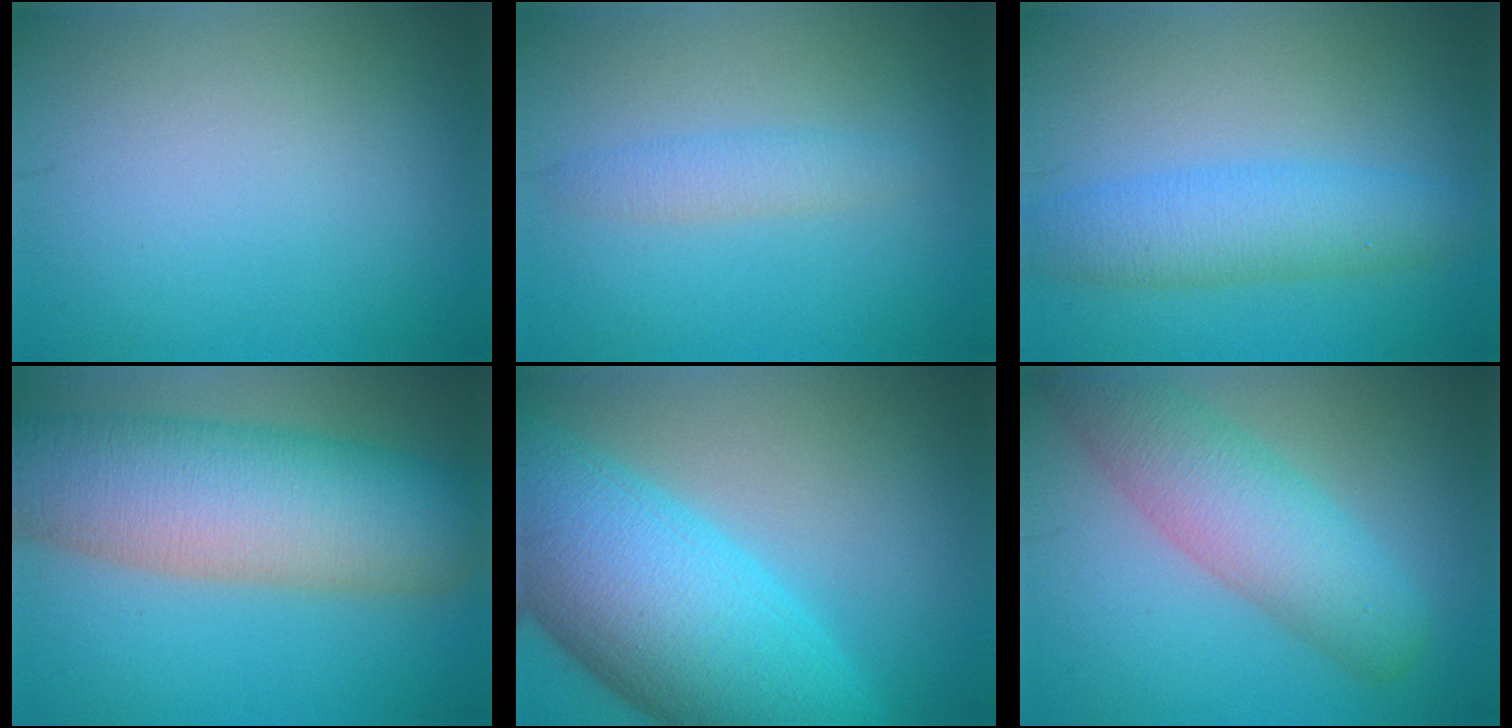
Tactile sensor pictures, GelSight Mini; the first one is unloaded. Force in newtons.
{"total": 1.9, "press": 1.9, "slide": 0.1}
{"total": 4.5, "press": 4.5, "slide": 0.2}
{"total": 11.9, "press": 11.9, "slide": 0.8}
{"total": 15.0, "press": 15.0, "slide": 0.4}
{"total": 6.4, "press": 6.4, "slide": 0.3}